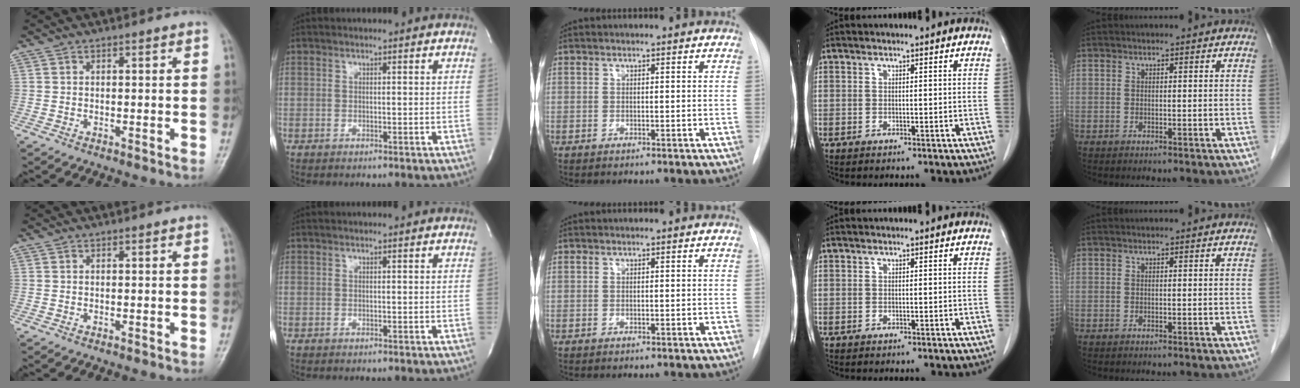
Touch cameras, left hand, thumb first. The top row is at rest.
{}